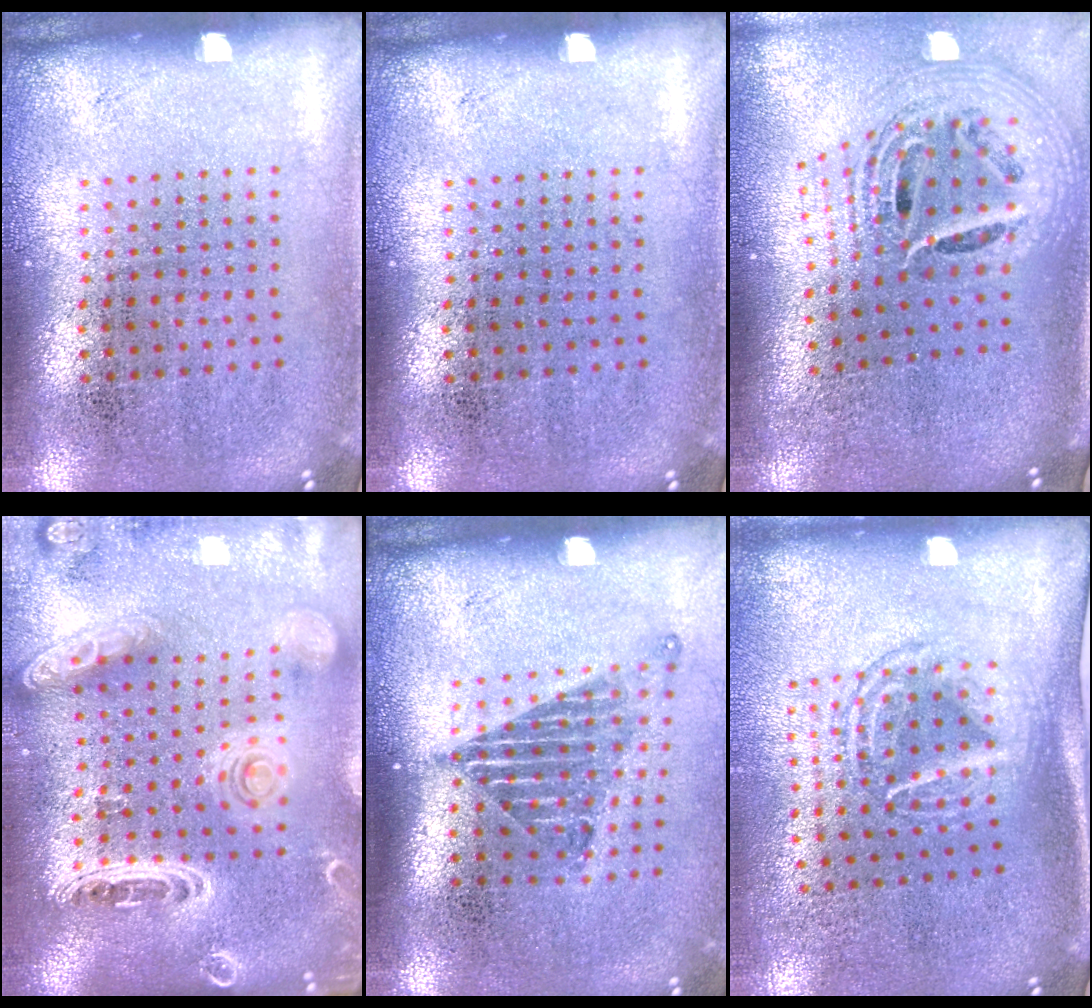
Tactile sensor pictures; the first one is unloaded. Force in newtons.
{"total": 0.0}
{"total": 2.5, "press": 1.7, "slide": 1.8}
{"total": 2.7, "press": 2.3, "slide": 1.3}
{"total": 1.4, "press": 1.1, "slide": 0.9}
{"total": 1.7, "press": 1.3, "slide": 1.1}